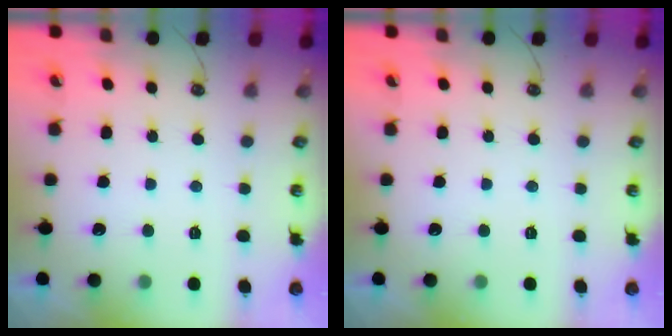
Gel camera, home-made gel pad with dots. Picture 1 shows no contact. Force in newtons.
{"total": 0.0}